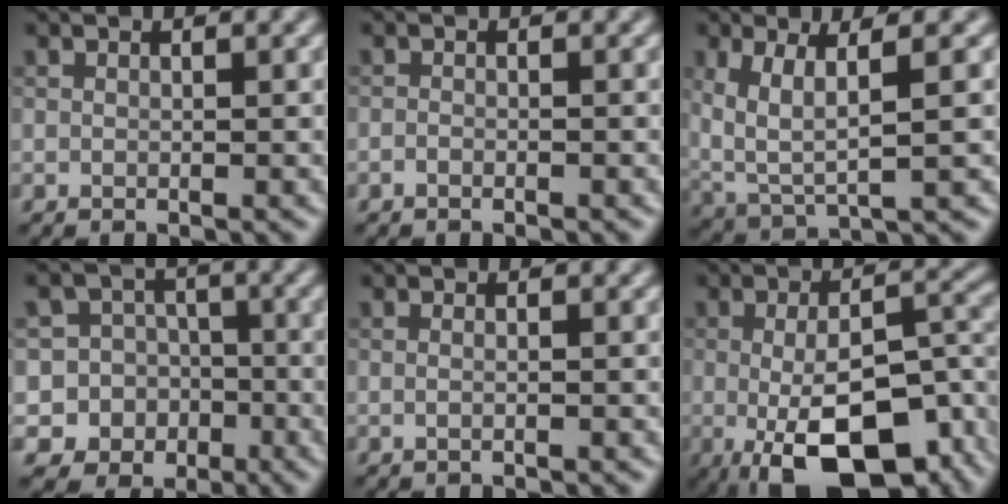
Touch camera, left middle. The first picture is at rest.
{"total": 0.6, "force": [-0.5, 0.2, 0.3], "torque": [-0.004, -0.002, -0.011]}
{"total": 5.4, "force": [1.5, 1.7, 4.9], "torque": [-0.108, -0.009, 0.034]}
{"total": 9.5, "force": [-3.3, 8.8, 1.3], "torque": [-0.029, 0.013, -0.074]}
{"total": 0.9, "force": [0.0, 0.3, 0.8], "torque": [-0.013, -0.011, -0.007]}
{"total": 14.3, "force": [-4.8, 6.4, 11.8], "torque": [-0.178, -0.026, -0.067]}